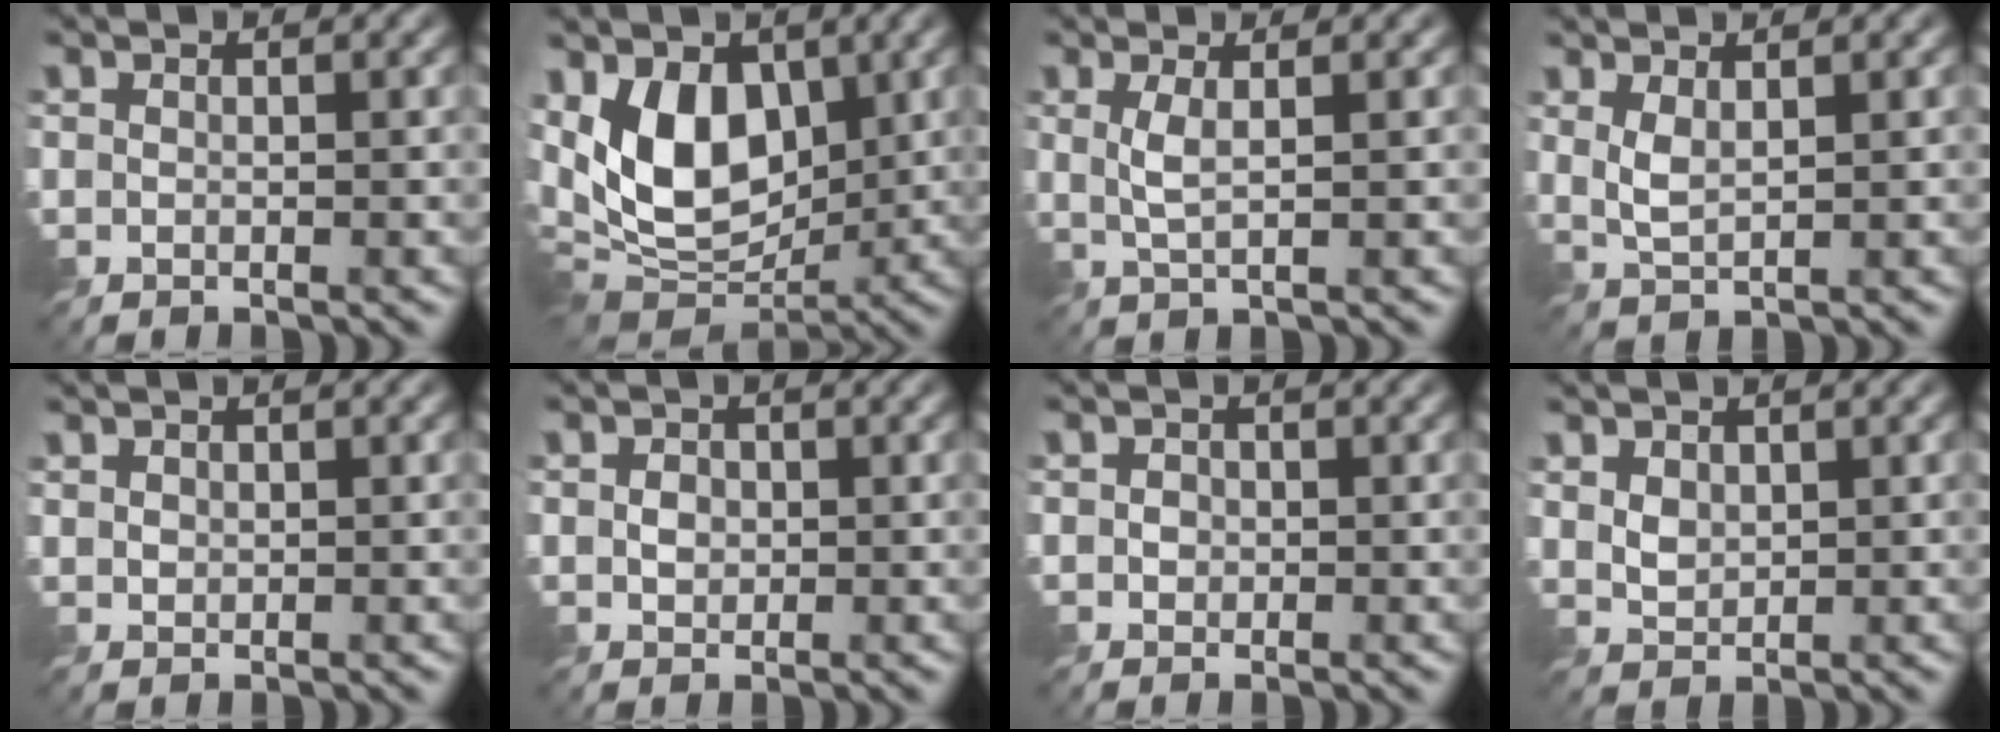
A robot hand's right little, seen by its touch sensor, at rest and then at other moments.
{"total": 8.7, "force": [1.8, 5.5, 6.5], "torque": [-0.123, -0.013, 0.022]}
{"total": 1.8, "force": [0.3, 0.2, 1.8], "torque": [-0.042, -0.001, 0.006]}
{"total": 1.8, "force": [0.7, 0.6, 1.5], "torque": [-0.043, -0.003, 0.017]}
{"total": 0.8, "force": [0.6, 0.5, 0.1], "torque": [-0.006, 0.000, 0.012]}
{"total": 1.3, "force": [0.0, 1.1, 0.7], "torque": [-0.016, -0.002, -0.003]}
{"total": 1.1, "force": [0.0, 1.1, 0.4], "torque": [-0.005, -0.001, -0.002]}
{"total": 1.7, "force": [0.7, 1.2, 1.0], "torque": [-0.025, -0.003, 0.016]}